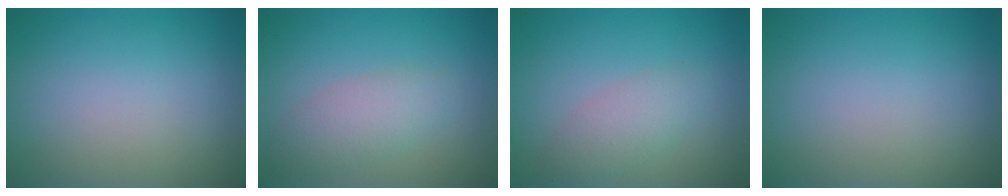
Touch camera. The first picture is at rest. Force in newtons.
{"total": 3.2, "press": 3.2, "slide": 0.3}
{"total": 2.6, "press": 2.6, "slide": 0.1}
{"total": 0.0}